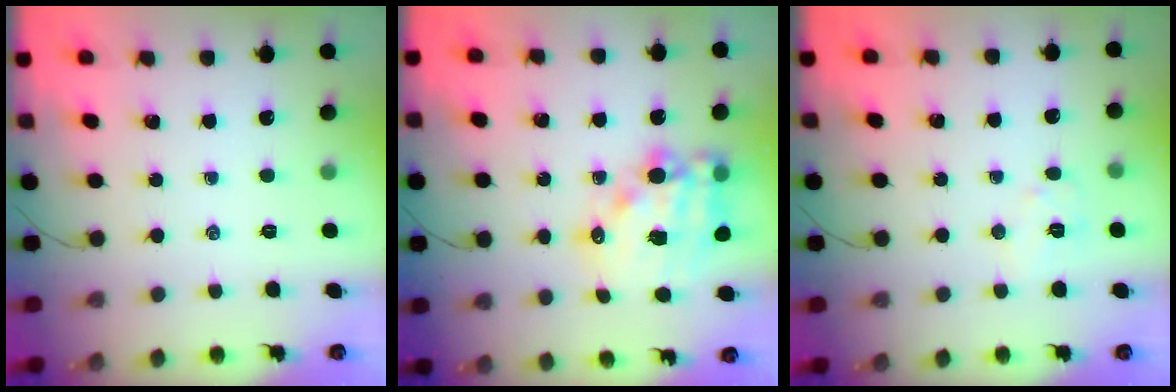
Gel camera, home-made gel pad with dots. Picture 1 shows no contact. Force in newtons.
{"total": 15.4, "press": 15.0, "slide": 3.2}
{"total": 5.2, "press": 5.1, "slide": 0.9}